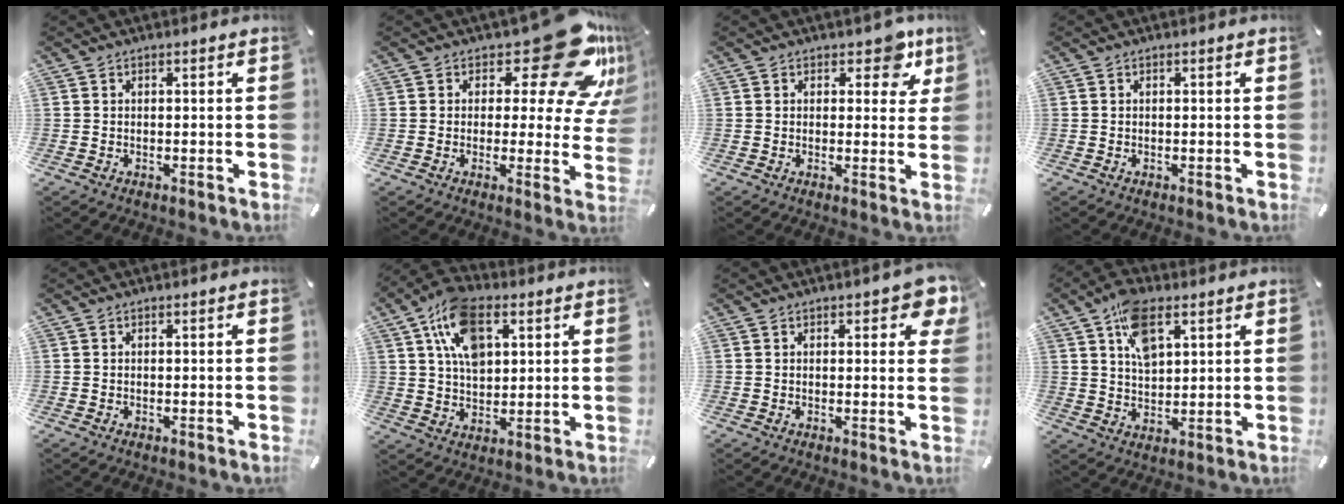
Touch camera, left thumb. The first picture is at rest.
{"total": 21.0, "force": [11.3, 8.9, 15.3], "torque": [-0.179, -0.079, 0.185]}
{"total": 7.6, "force": [4.1, 4.5, 4.5], "torque": [-0.027, -0.021, 0.062]}
{"total": 0.0}
{"total": 0.0}
{"total": 13.2, "force": [5.3, 8.2, 8.9], "torque": [-0.188, 0.000, 0.096]}
{"total": 4.9, "force": [2.4, 2.4, 3.6], "torque": [-0.036, -0.008, 0.036]}
{"total": 9.5, "force": [4.8, 5.3, 6.2], "torque": [-0.111, -0.008, 0.087]}